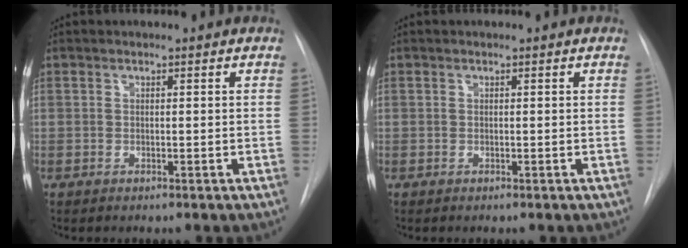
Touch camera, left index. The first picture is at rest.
{"total": 0.0}